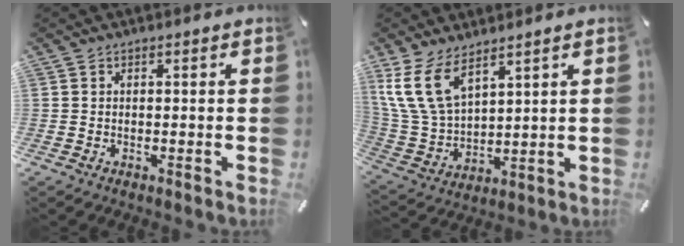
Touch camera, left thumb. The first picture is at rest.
{"total": 12.3, "force": [7.8, 6.6, 6.8], "torque": [-0.177, -0.030, 0.147]}